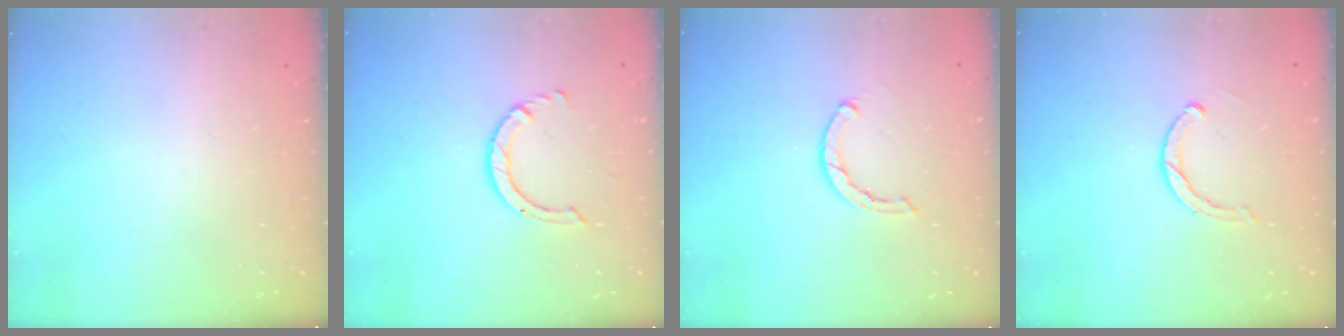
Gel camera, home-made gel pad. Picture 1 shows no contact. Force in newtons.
{"total": 3.3, "press": 3.2, "slide": 0.4}
{"total": 2.1, "press": 2.1, "slide": 0.2}
{"total": 2.8, "press": 2.7, "slide": 0.3}